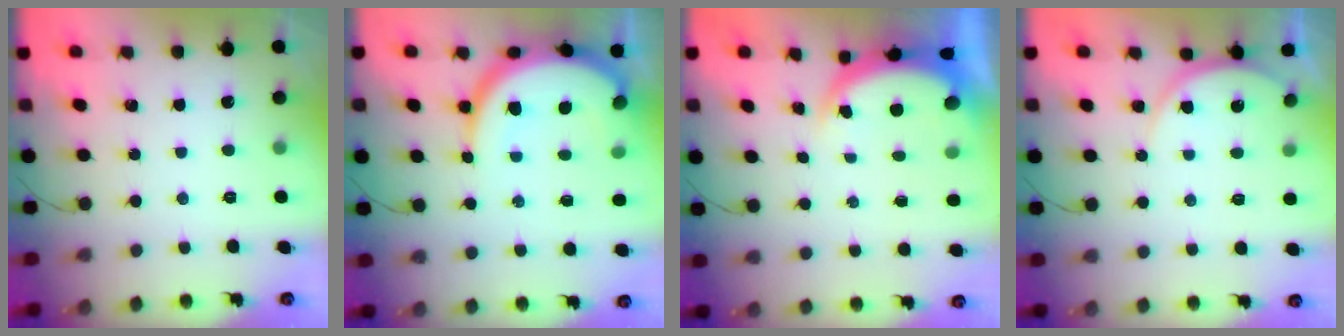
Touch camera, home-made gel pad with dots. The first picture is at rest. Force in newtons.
{"total": 13.0, "press": 12.9, "slide": 1.5}
{"total": 4.8, "press": 4.7, "slide": 1.2}
{"total": 6.1, "press": 6.1, "slide": 0.7}